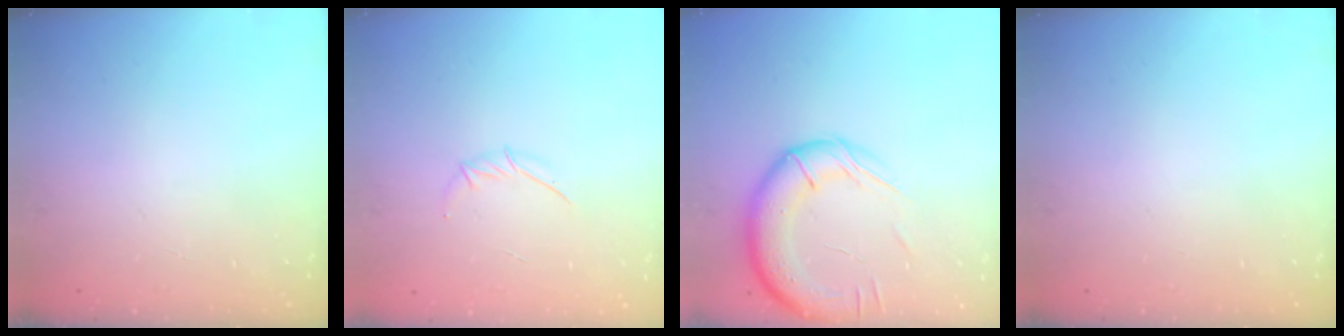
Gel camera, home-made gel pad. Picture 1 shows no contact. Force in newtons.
{"total": 3.9, "press": 3.8, "slide": 0.8}
{"total": 15.7, "press": 15.3, "slide": 3.2}
{"total": 0.0}